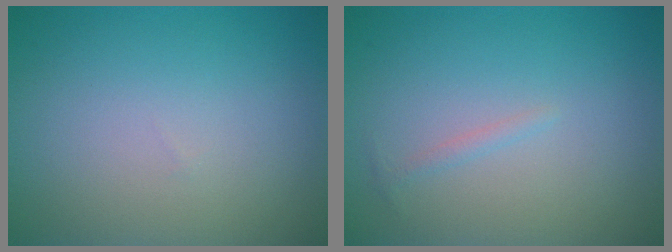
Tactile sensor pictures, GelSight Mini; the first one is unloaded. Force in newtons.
{"total": 0.7, "press": 0.7, "slide": 0.1}